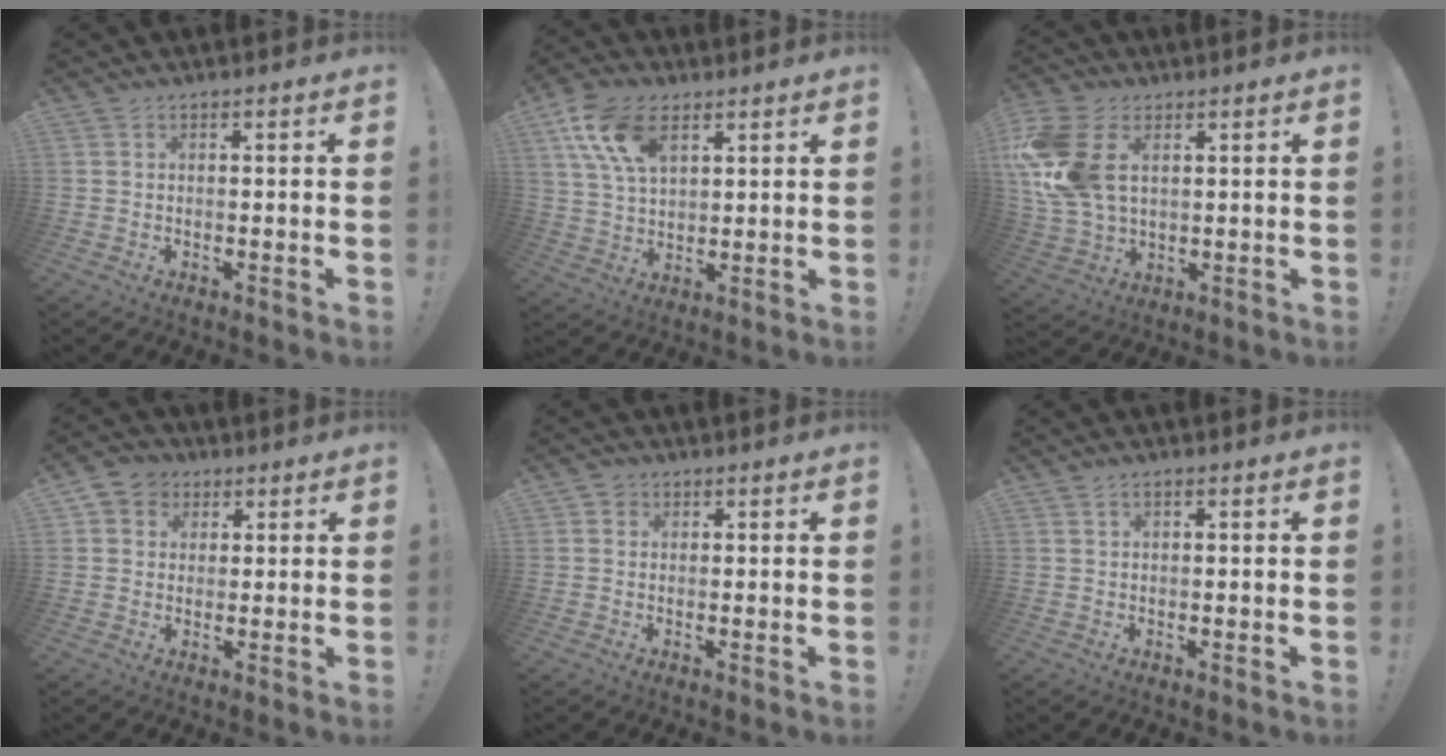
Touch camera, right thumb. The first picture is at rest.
{"total": 14.4, "force": [6.9, 8.7, 9.1], "torque": [-0.174, -0.016, 0.132]}
{"total": 17.5, "force": [4.2, 11.7, 12.3], "torque": [-0.256, -0.010, 0.079]}
{"total": 5.5, "force": [1.5, 5.1, 1.3], "torque": [-0.015, -0.004, 0.029]}
{"total": 2.5, "force": [0.8, 2.2, 0.6], "torque": [-0.006, 0.000, 0.014]}
{"total": 1.7, "force": [0.2, 0.8, 1.5], "torque": [-0.030, 0.007, 0.003]}